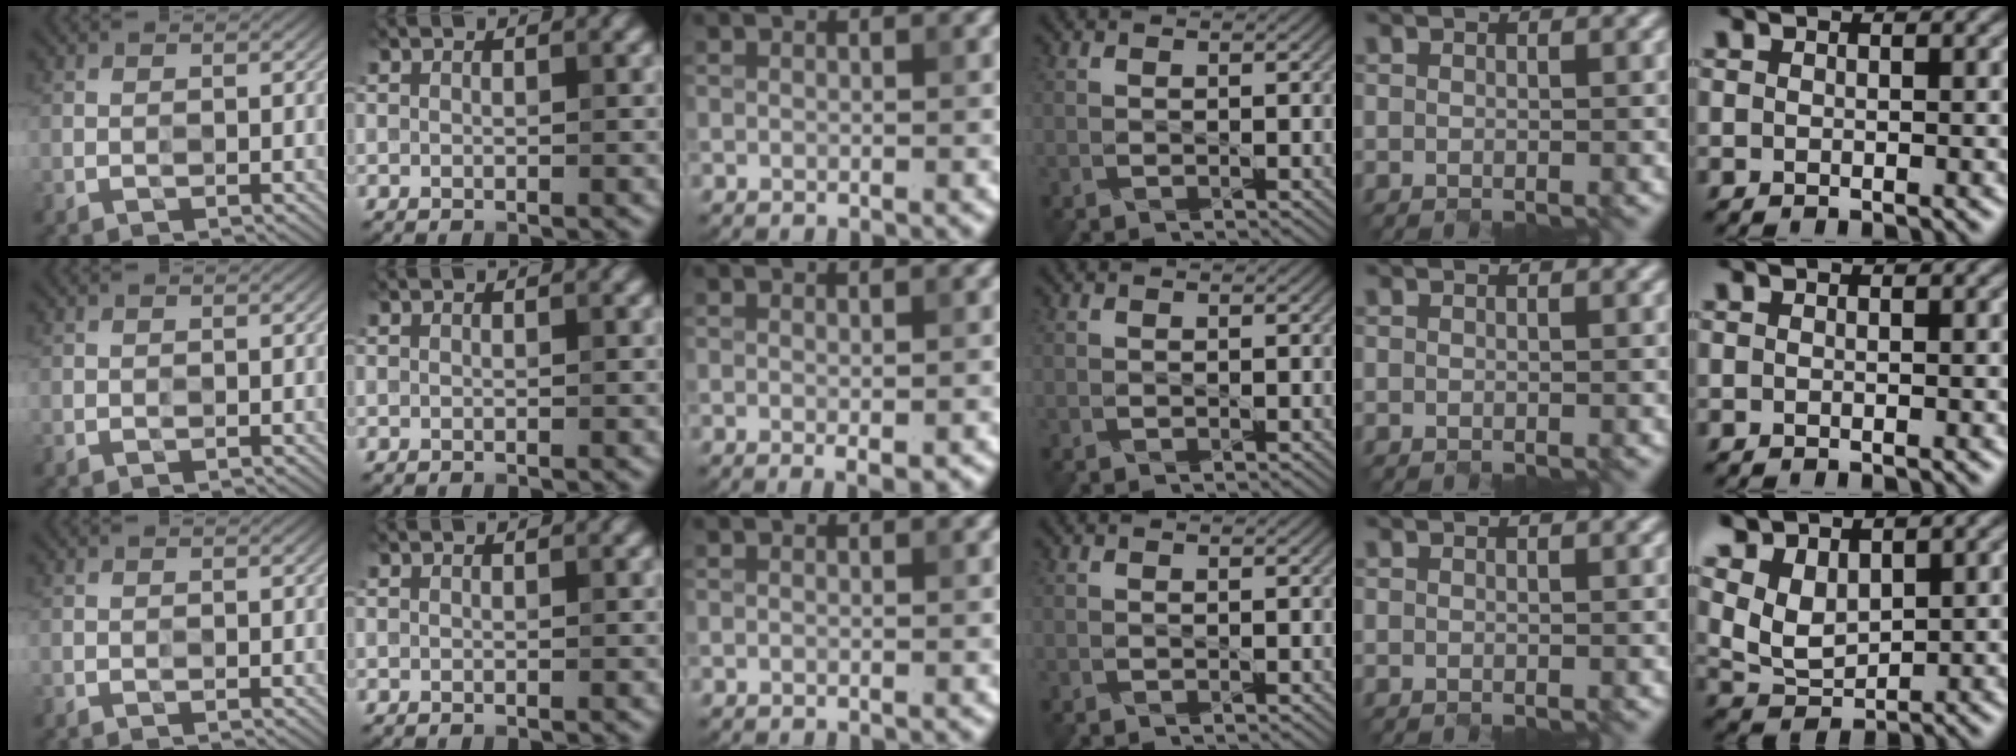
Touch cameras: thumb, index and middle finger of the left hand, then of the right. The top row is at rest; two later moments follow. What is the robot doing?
{"motion": "close", "object": "egg carton"}